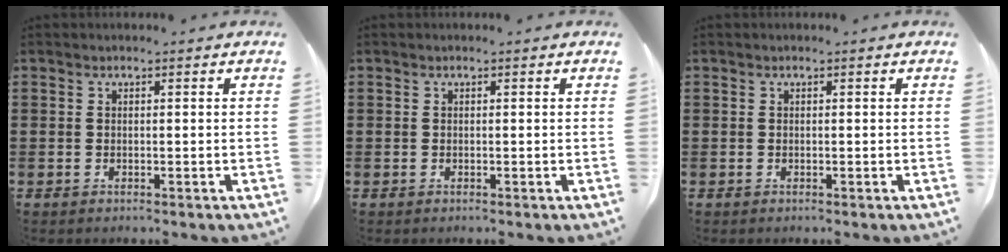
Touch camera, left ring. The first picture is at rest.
{"total": 0.0}
{"total": 0.0}